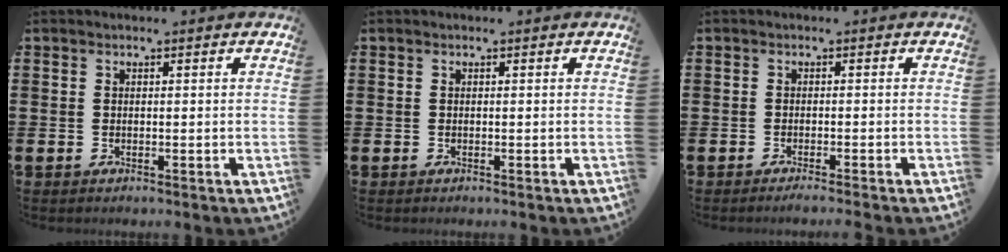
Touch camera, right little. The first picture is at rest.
{"total": 0.0}
{"total": 0.9, "force": [-0.7, -0.1, 0.5], "torque": [-0.006, -0.003, -0.014]}